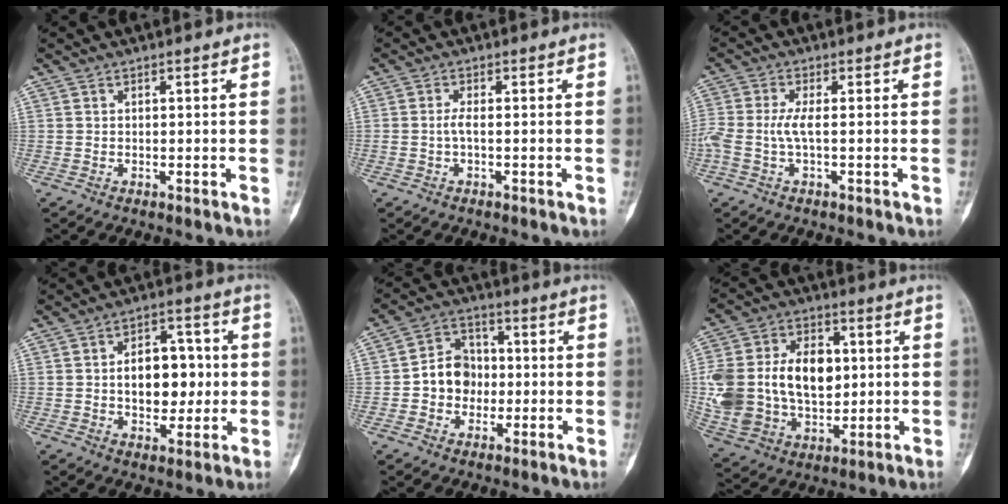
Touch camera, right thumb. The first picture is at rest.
{"total": 1.6, "force": [-0.3, 0.4, 1.5], "torque": [-0.035, 0.000, -0.007]}
{"total": 4.3, "force": [-0.6, 1.2, 4.1], "torque": [-0.120, 0.005, -0.016]}
{"total": 11.6, "force": [0.2, 7.4, 8.9], "torque": [-0.090, 0.014, 0.005]}
{"total": 9.0, "force": [-0.9, 7.7, 4.7], "torque": [-0.043, 0.027, -0.025]}
{"total": 24.3, "force": [1.7, 16.7, 17.6], "torque": [-0.353, 0.008, 0.051]}